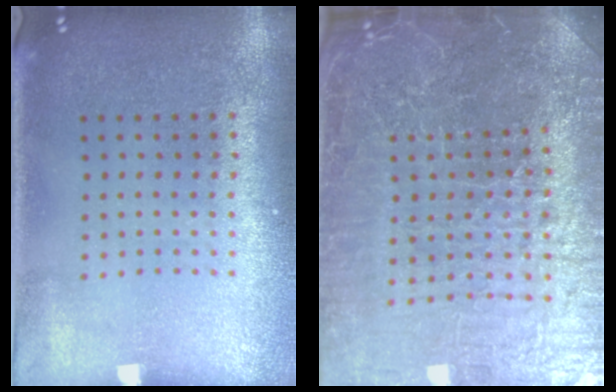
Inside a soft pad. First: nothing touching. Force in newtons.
{"total": 5.7, "press": 5.2, "slide": 2.1}